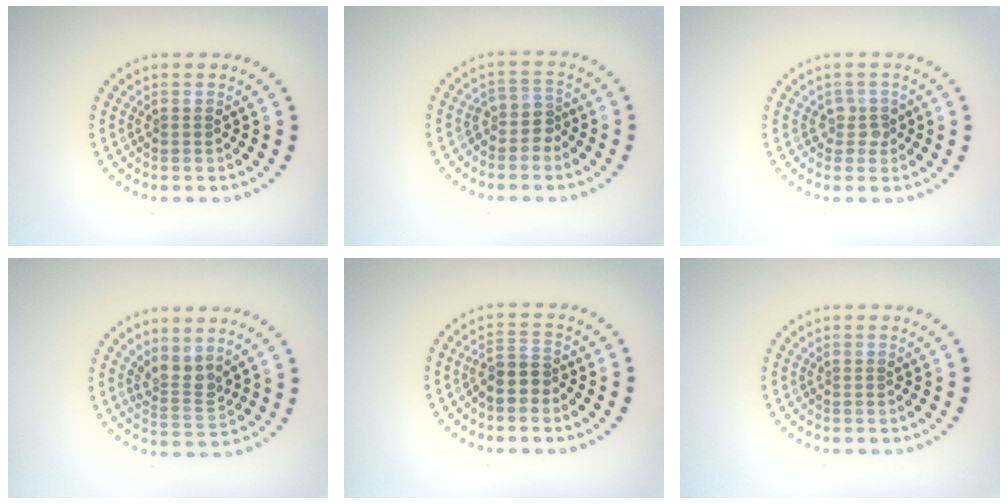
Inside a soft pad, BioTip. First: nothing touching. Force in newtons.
{"total": 2.0, "press": 1.6, "slide": 1.2}
{"total": 1.3, "press": 1.1, "slide": 0.7}
{"total": 2.6, "press": 1.9, "slide": 1.7}
{"total": 2.7, "press": 2.4, "slide": 1.2}
{"total": 0.0}